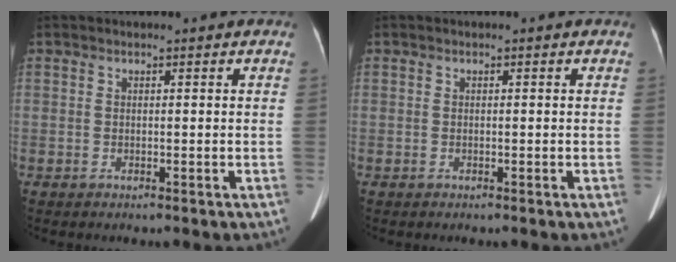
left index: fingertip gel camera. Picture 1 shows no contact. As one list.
[{"total": 0.0}]